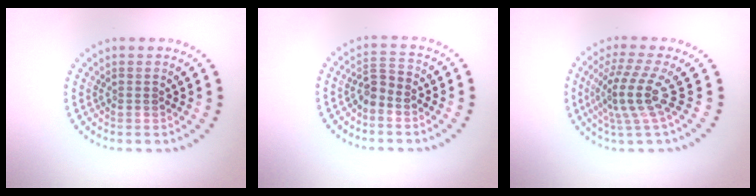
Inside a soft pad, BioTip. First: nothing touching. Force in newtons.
{"total": 2.0, "press": 1.6, "slide": 1.2}
{"total": 3.9, "press": 2.7, "slide": 2.8}